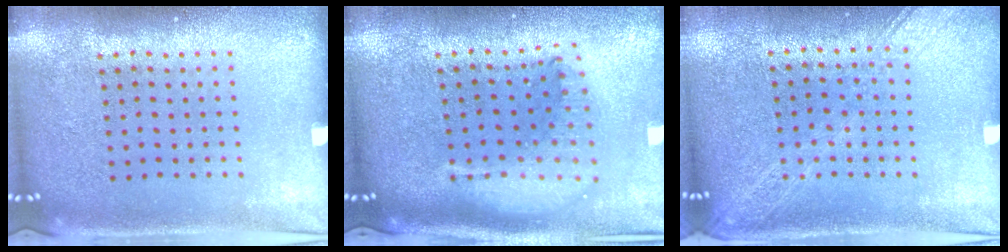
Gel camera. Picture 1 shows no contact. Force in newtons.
{"total": 2.1, "press": 1.7, "slide": 1.3}
{"total": 1.6, "press": 1.5, "slide": 0.6}